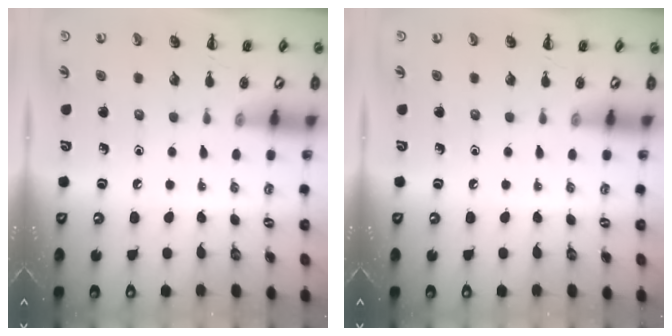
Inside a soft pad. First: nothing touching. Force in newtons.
{"total": 0.0}